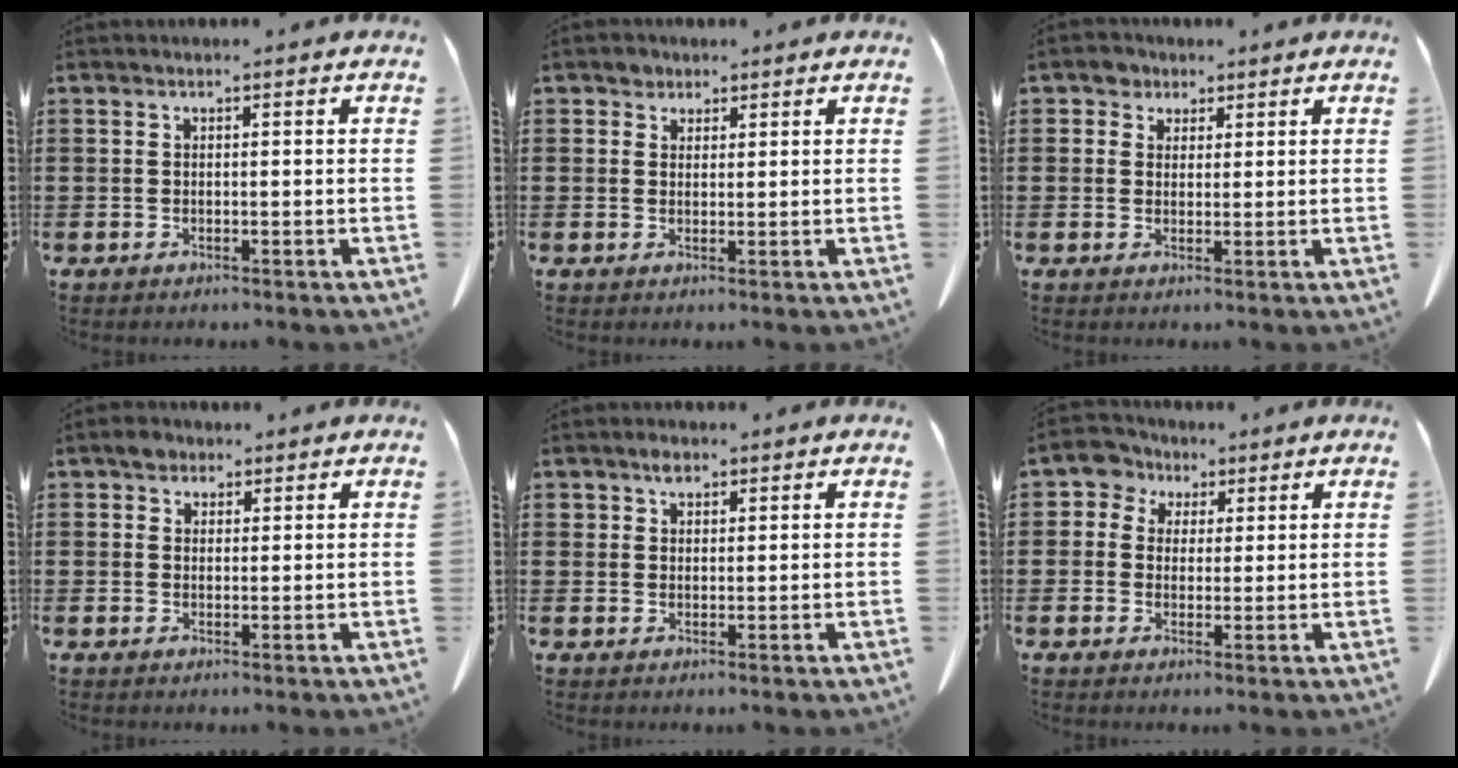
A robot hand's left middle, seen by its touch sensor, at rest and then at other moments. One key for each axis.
{"total": 1.8, "fx": 1.4, "fy": 1.1, "fz": 0.2, "tx": 0.000, "ty": 0.002, "tz": 0.025}
{"total": 2.1, "fx": 1.6, "fy": 1.5, "fz": 0.2, "tx": -0.003, "ty": 0.004, "tz": 0.028}
{"total": 2.2, "fx": 1.7, "fy": 1.4, "fz": 0.4, "tx": -0.006, "ty": 0.005, "tz": 0.030}
{"total": 2.0, "fx": 1.4, "fy": 1.1, "fz": 0.8, "tx": -0.011, "ty": 0.000, "tz": 0.025}
{"total": 3.8, "fx": 1.7, "fy": 3.3, "fz": 0.5, "tx": -0.033, "ty": 0.009, "tz": 0.027}